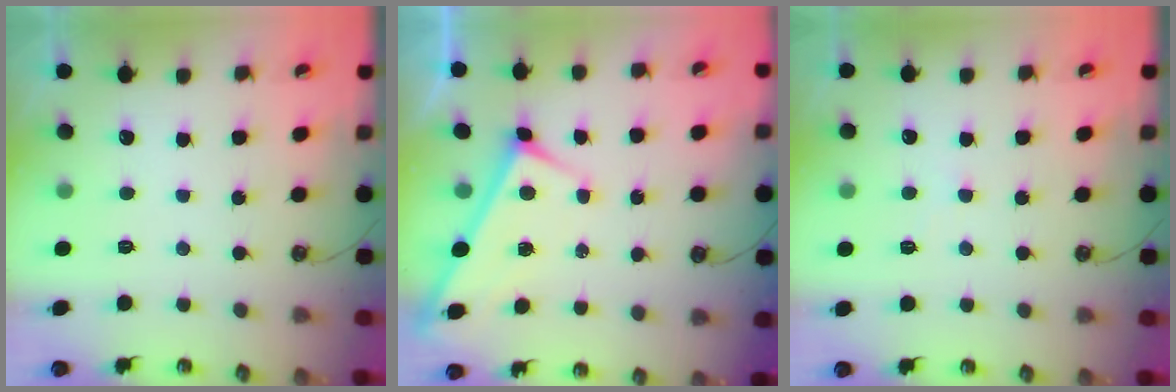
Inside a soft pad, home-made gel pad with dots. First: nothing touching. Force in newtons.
{"total": 2.9, "press": 2.9, "slide": 0.3}
{"total": 0.5, "press": 0.5, "slide": 0.2}